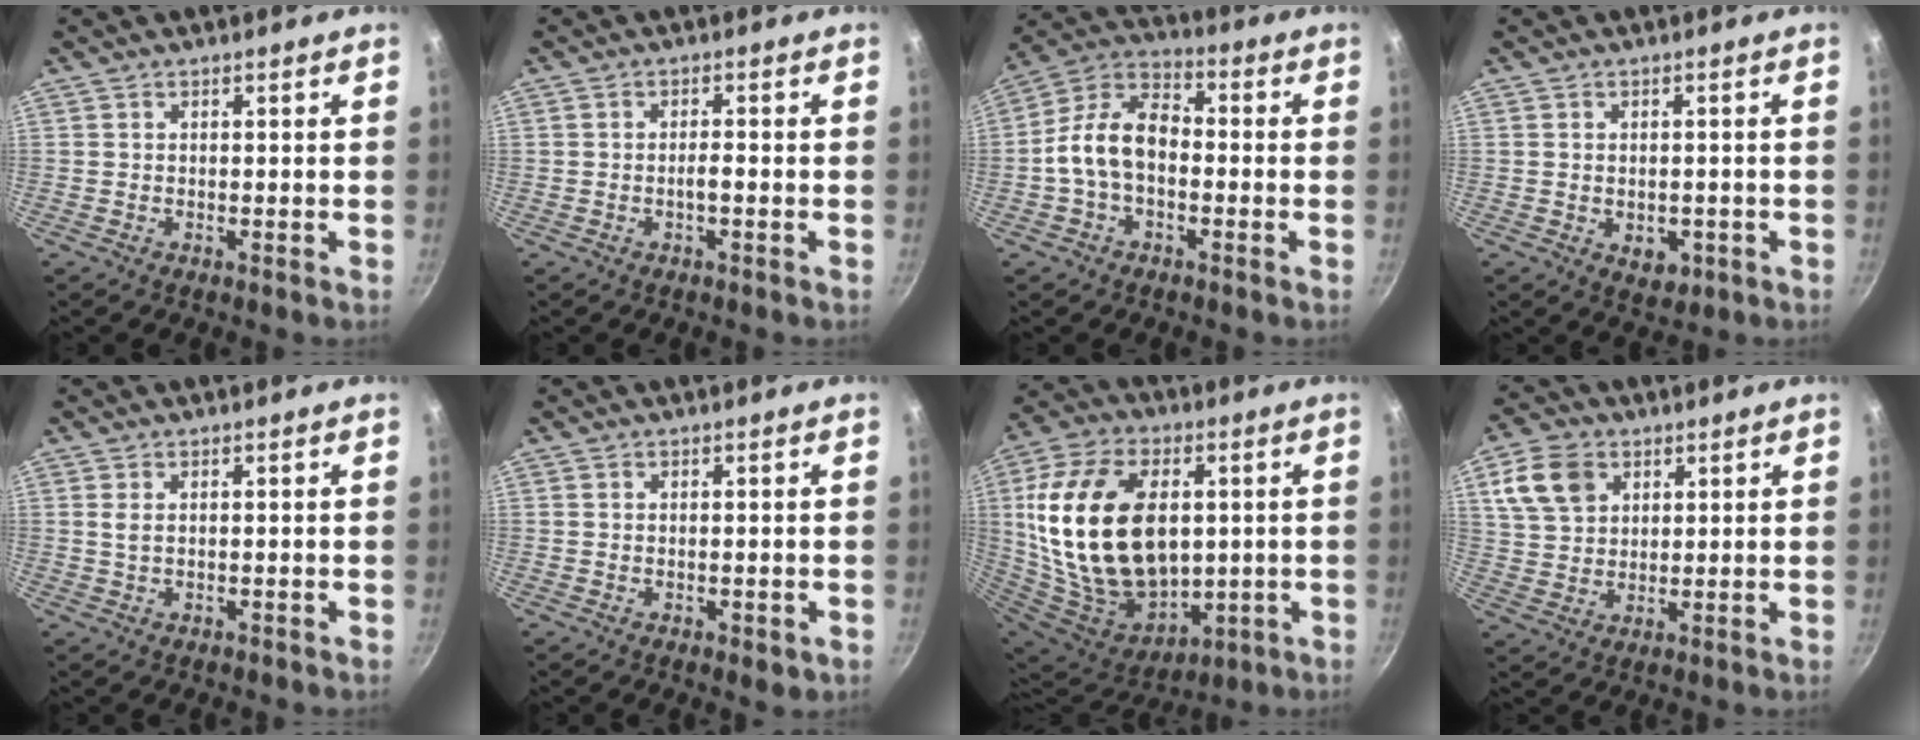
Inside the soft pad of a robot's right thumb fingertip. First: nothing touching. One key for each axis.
{"total": 1.7, "fx": -0.7, "fy": 0.4, "fz": 1.5, "tx": -0.027, "ty": 0.011, "tz": -0.012}
{"total": 11.7, "fx": -1.7, "fy": 7.5, "fz": 8.8, "tx": -0.142, "ty": 0.046, "tz": -0.051}
{"total": 4.2, "fx": -1.1, "fy": 2.9, "fz": 2.8, "tx": -0.029, "ty": 0.003, "tz": -0.007}
{"total": 1.6, "fx": 0.2, "fy": 0.8, "fz": 1.3, "tx": -0.026, "ty": 0.001, "tz": 0.006}
{"total": 2.5, "fx": -0.7, "fy": 1.1, "fz": 2.2, "tx": -0.029, "ty": -0.007, "tz": -0.008}
{"total": 30.9, "fx": 3.0, "fy": 19.7, "fz": 23.6, "tx": -0.440, "ty": -0.005, "tz": 0.070}
{"total": 10.4, "fx": 4.3, "fy": 7.6, "fz": 5.6, "tx": -0.088, "ty": 0.002, "tz": 0.083}